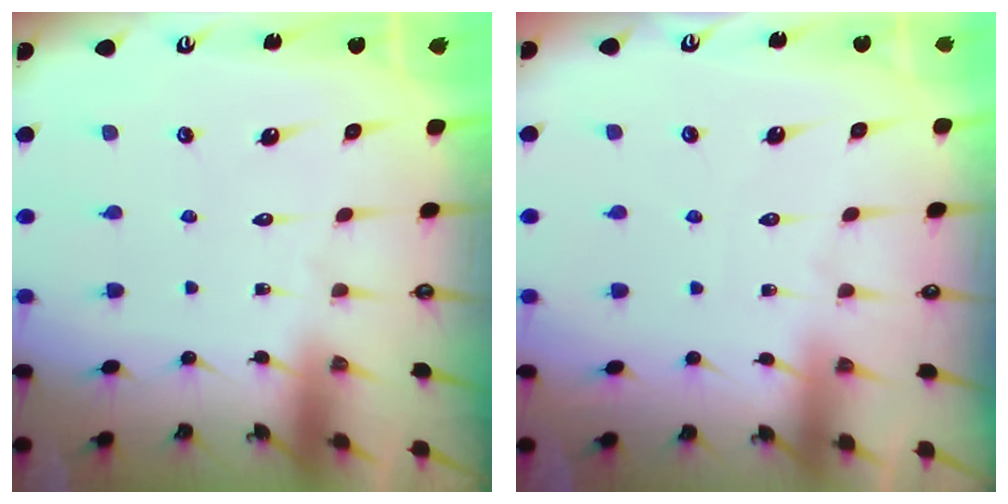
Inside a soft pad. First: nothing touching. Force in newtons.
{"total": 2.2, "press": 2.2, "slide": 0.2}